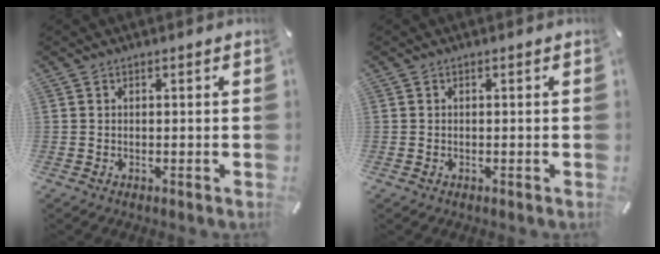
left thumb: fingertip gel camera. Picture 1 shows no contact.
{"total": 0.0}